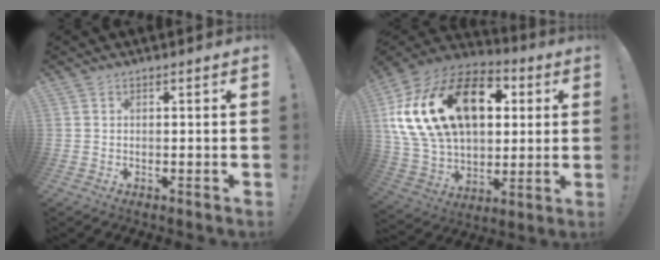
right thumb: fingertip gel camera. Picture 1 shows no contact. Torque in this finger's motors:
{"motor_torque": [1.93, 2.70, 2.08, 0.69, 0.67]}